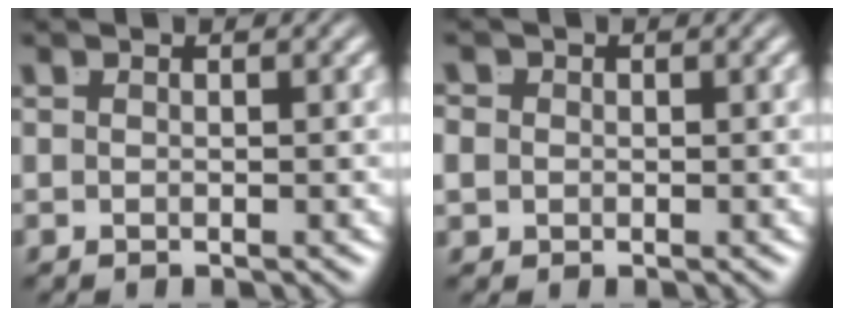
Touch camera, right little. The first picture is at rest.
{"total": 2.1, "force": [-0.1, 1.9, 0.8], "torque": [-0.031, -0.011, 0.000]}